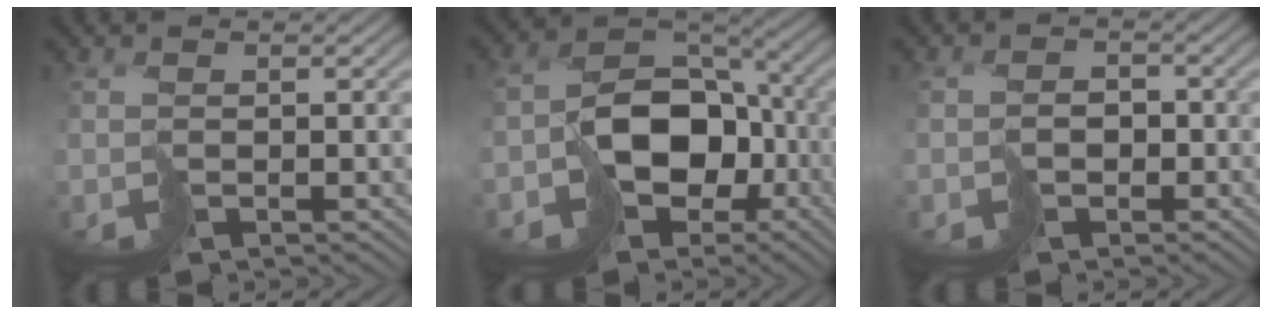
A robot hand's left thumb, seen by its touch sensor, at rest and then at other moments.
{"total": 11.8, "force": [-3.8, 8.3, 7.5], "torque": [-0.141, -0.013, -0.076]}
{"total": 4.6, "force": [-2.4, 3.6, 1.6], "torque": [-0.020, -0.001, -0.051]}